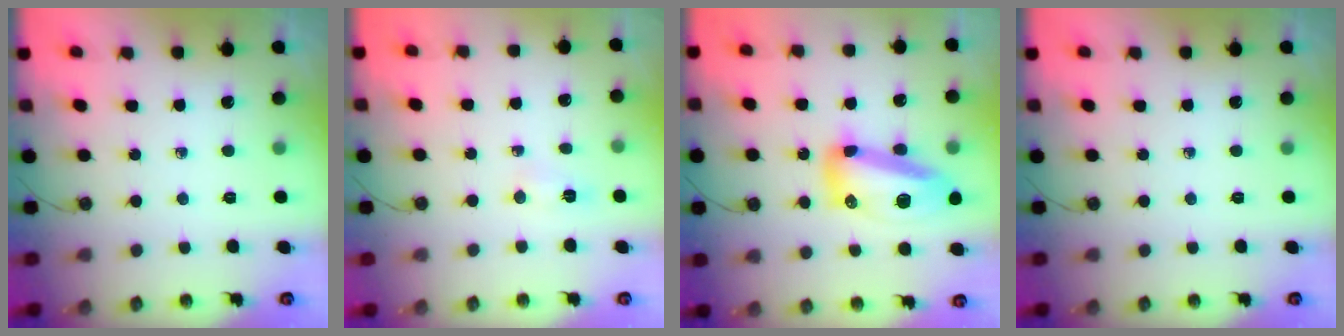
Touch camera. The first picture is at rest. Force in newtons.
{"total": 2.8, "press": 2.8, "slide": 0.2}
{"total": 15.1, "press": 15.1, "slide": 1.2}
{"total": 0.0}